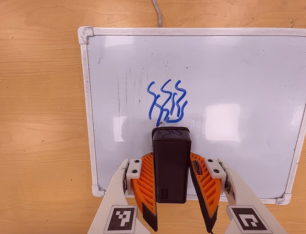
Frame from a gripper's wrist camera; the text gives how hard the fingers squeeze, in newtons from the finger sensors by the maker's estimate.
{"total": 4.8, "left": 3.6, "right": 6.0}